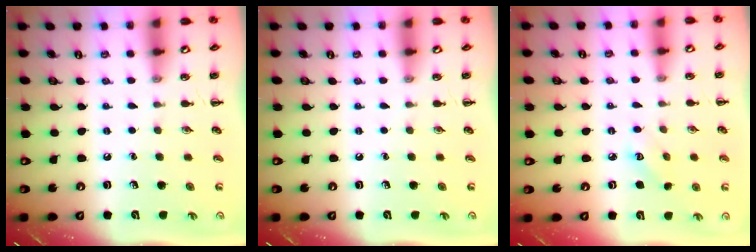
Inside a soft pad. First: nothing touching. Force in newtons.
{"total": 0.0}
{"total": 2.9, "press": 2.8, "slide": 0.8}